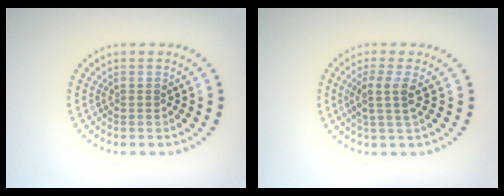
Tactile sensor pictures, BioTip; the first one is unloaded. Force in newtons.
{"total": 2.5, "press": 2.0, "slide": 1.5}